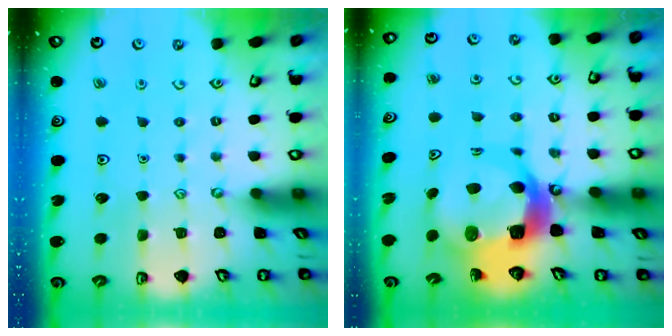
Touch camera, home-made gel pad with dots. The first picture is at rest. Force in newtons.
{"total": 11.8, "press": 11.6, "slide": 1.8}